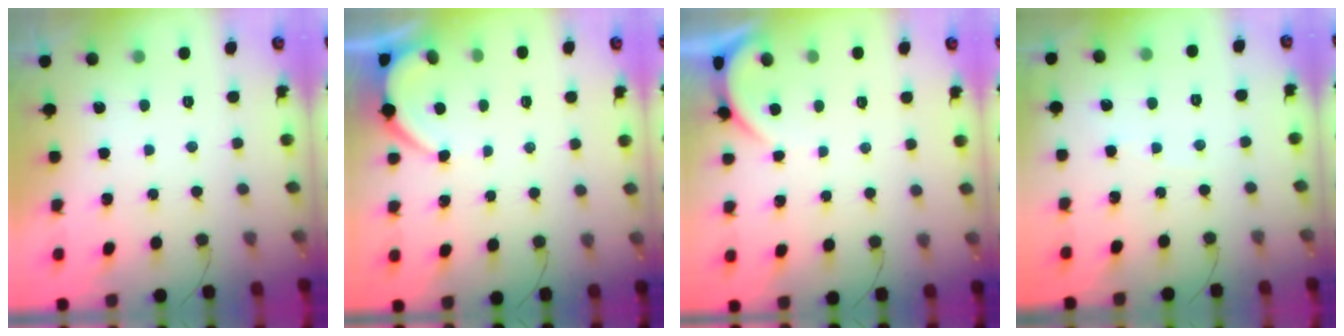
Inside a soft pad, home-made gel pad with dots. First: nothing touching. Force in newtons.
{"total": 2.6, "press": 2.6, "slide": 0.4}
{"total": 1.6, "press": 1.6, "slide": 0.2}
{"total": 1.4, "press": 1.4, "slide": 0.2}